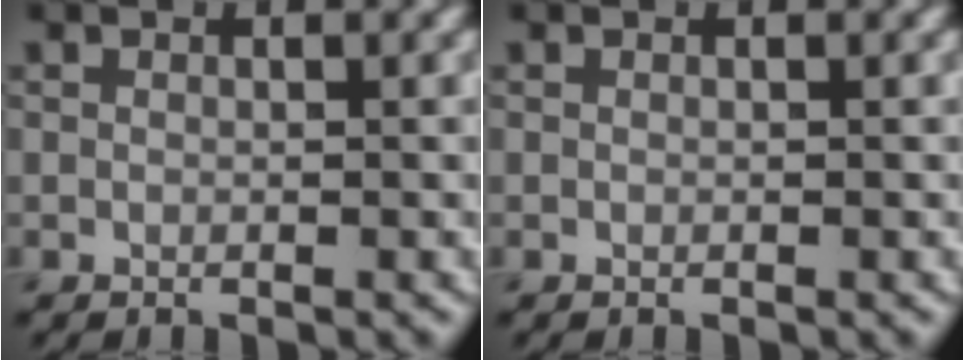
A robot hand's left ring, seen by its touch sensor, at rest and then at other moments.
{"total": 0.0}